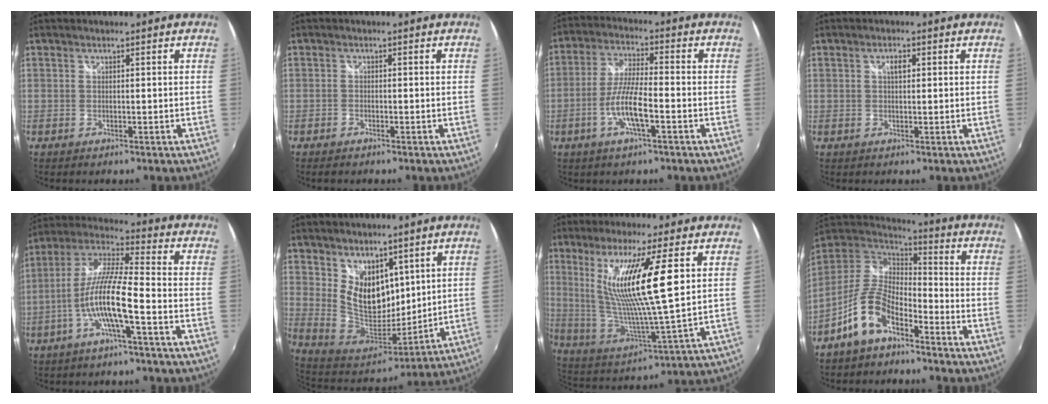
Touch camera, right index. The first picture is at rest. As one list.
[{"total": 1.5, "force": [-1.2, 0.7, 0.5], "torque": [-0.013, -0.005, -0.023]}, {"total": 8.5, "force": [-3.3, 1.5, 7.7], "torque": [-0.159, -0.002, -0.063]}, {"total": 2.0, "force": [0.6, 1.0, 1.6], "torque": [-0.027, 0.006, 0.008]}, {"total": 11.6, "force": [-4.3, 1.0, 10.7], "torque": [-0.214, 0.003, -0.084]}, {"total": 13.3, "force": [6.0, 8.7, 8.0], "torque": [-0.140, -0.009, 0.133]}, {"total": 16.2, "force": [6.3, 0.2, 14.9], "torque": [-0.261, -0.017, 0.129]}, {"total": 11.9, "force": [-7.1, 5.6, 7.8], "torque": [-0.172, 0.011, -0.139]}]